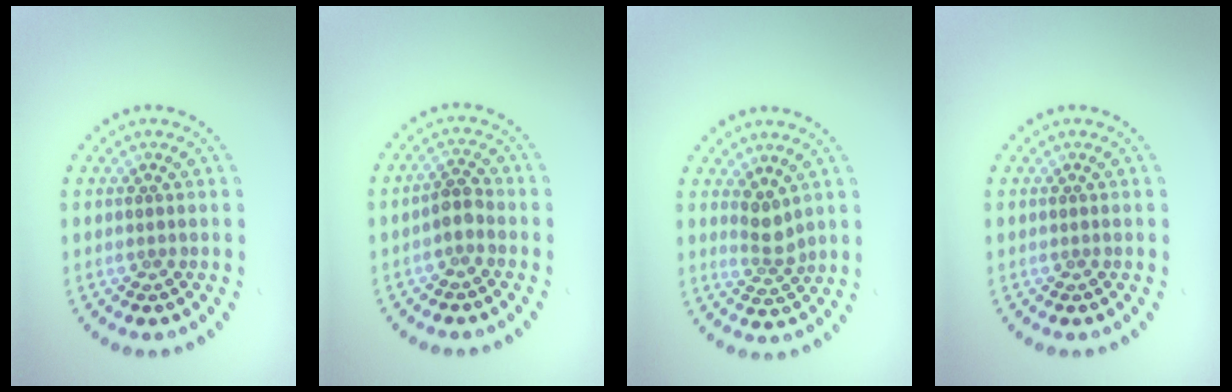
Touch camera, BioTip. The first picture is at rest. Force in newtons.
{"total": 1.7, "press": 1.5, "slide": 0.8}
{"total": 2.1, "press": 1.7, "slide": 1.3}
{"total": 0.0}